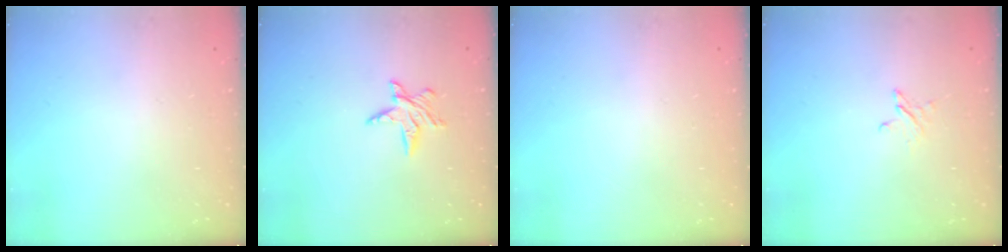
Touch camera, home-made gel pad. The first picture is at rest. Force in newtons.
{"total": 5.6, "press": 5.6, "slide": 0.4}
{"total": 0.0}
{"total": 2.4, "press": 2.4, "slide": 0.2}